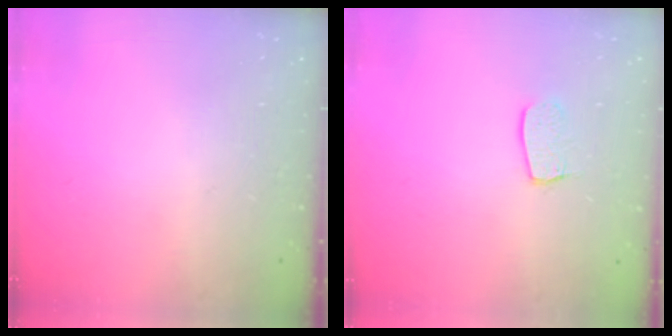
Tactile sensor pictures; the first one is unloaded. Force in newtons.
{"total": 6.4, "press": 6.4, "slide": 0.1}